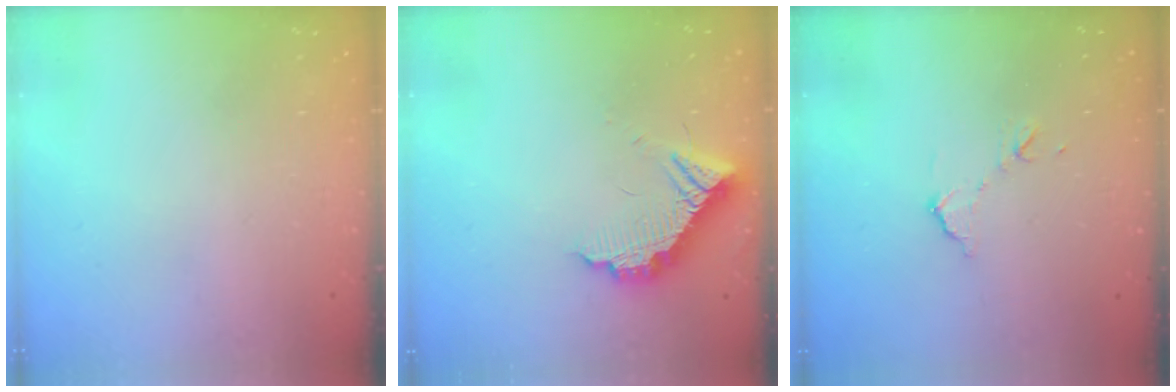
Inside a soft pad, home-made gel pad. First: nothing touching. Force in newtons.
{"total": 11.1, "press": 11.1, "slide": 0.8}
{"total": 7.5, "press": 7.5, "slide": 0.1}